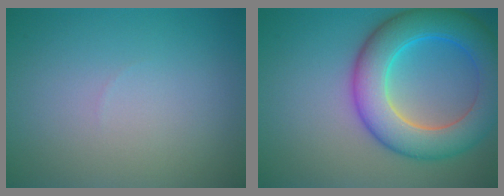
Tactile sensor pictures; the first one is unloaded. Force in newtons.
{"total": 8.8, "press": 8.8, "slide": 0.4}